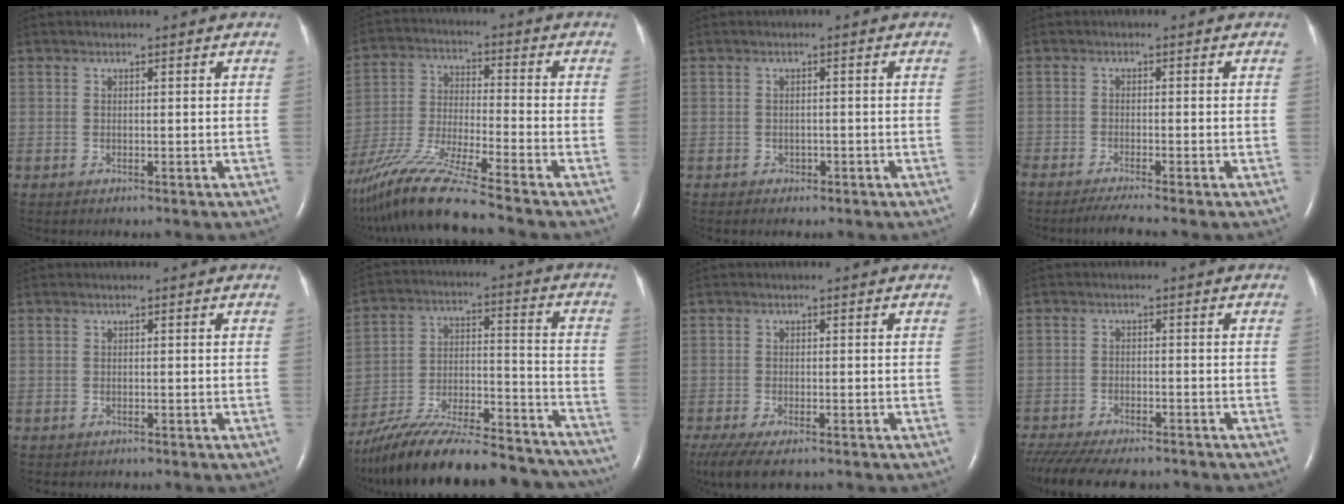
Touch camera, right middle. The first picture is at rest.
{"total": 16.2, "force": [-13.2, -0.8, 9.3], "torque": [-0.206, -0.039, -0.250]}
{"total": 1.1, "force": [-0.6, 0.8, 0.3], "torque": [-0.006, 0.003, -0.007]}
{"total": 4.3, "force": [-3.6, -0.5, 2.4], "torque": [-0.042, -0.012, -0.062]}
{"total": 0.0}
{"total": 31.8, "force": [-27.8, 6.8, 13.8], "torque": [-0.207, -0.015, -0.403]}
{"total": 6.6, "force": [-4.6, 2.0, 4.3], "torque": [-0.078, -0.019, -0.075]}
{"total": 15.2, "force": [-13.0, 4.2, 6.7], "torque": [-0.159, -0.021, -0.186]}